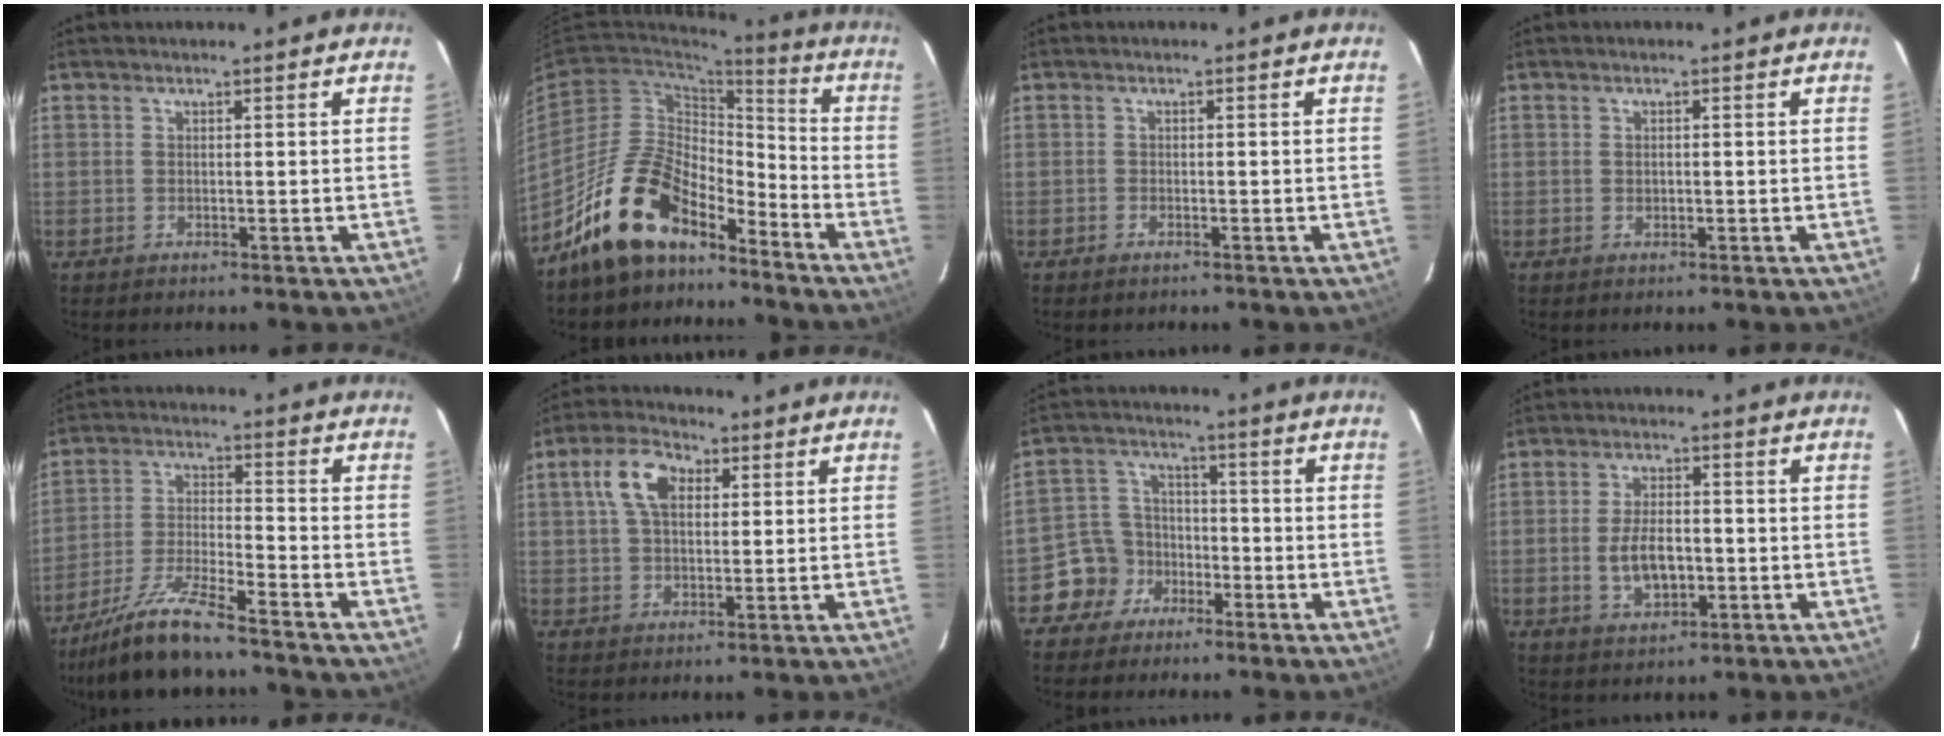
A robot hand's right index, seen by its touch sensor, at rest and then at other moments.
{"total": 15.8, "force": [-12.1, 7.0, 7.3], "torque": [-0.142, 0.025, -0.211]}
{"total": 1.1, "force": [-0.9, 0.6, 0.2], "torque": [-0.004, -0.001, -0.017]}
{"total": 0.9, "force": [0.0, 0.7, 0.4], "torque": [-0.006, 0.001, 0.001]}
{"total": 12.4, "force": [-10.6, 1.2, 6.3], "torque": [-0.135, -0.010, -0.197]}
{"total": 8.0, "force": [2.5, 4.8, 5.8], "torque": [-0.112, 0.025, 0.045]}
{"total": 7.4, "force": [-4.4, 6.0, 0.5], "torque": [-0.024, 0.033, -0.083]}
{"total": 7.3, "force": [-1.3, 3.9, 6.0], "torque": [-0.118, -0.002, -0.015]}